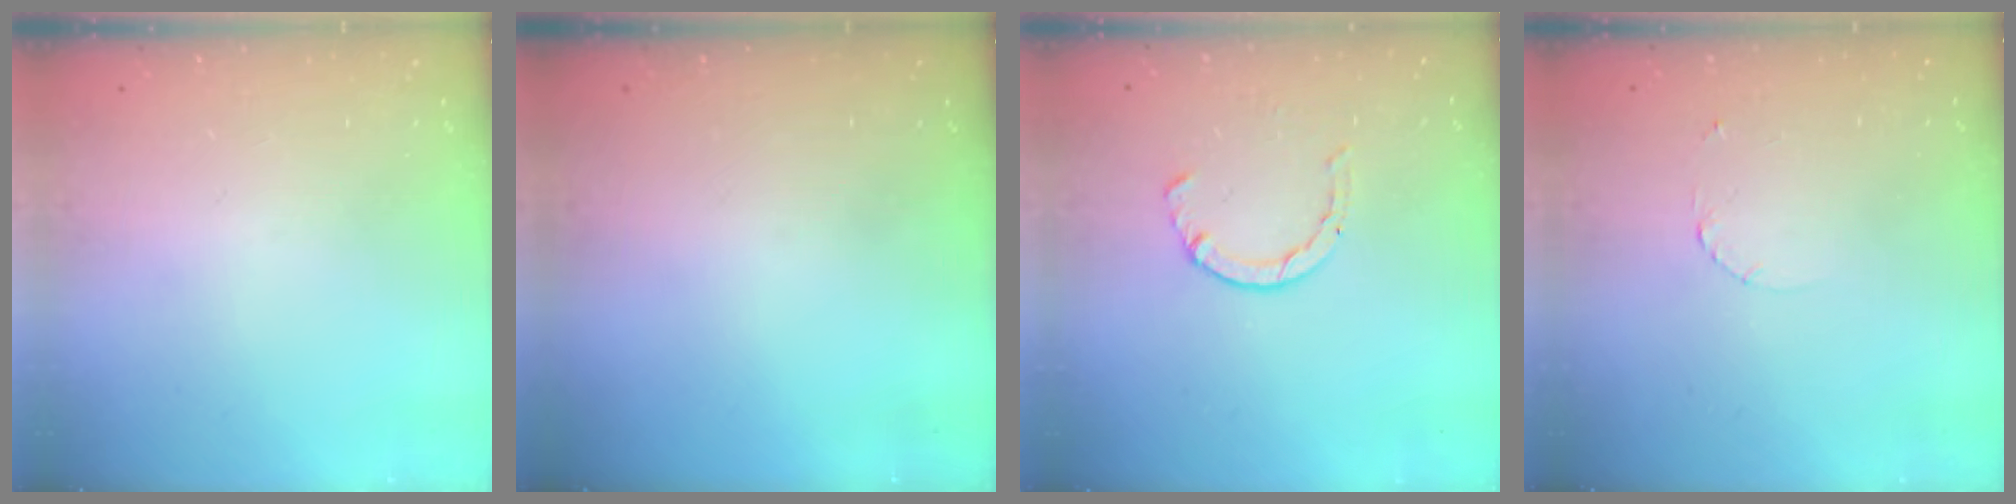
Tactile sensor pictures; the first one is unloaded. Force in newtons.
{"total": 0.0}
{"total": 2.1, "press": 2.1, "slide": 0.5}
{"total": 1.6, "press": 1.6, "slide": 0.2}